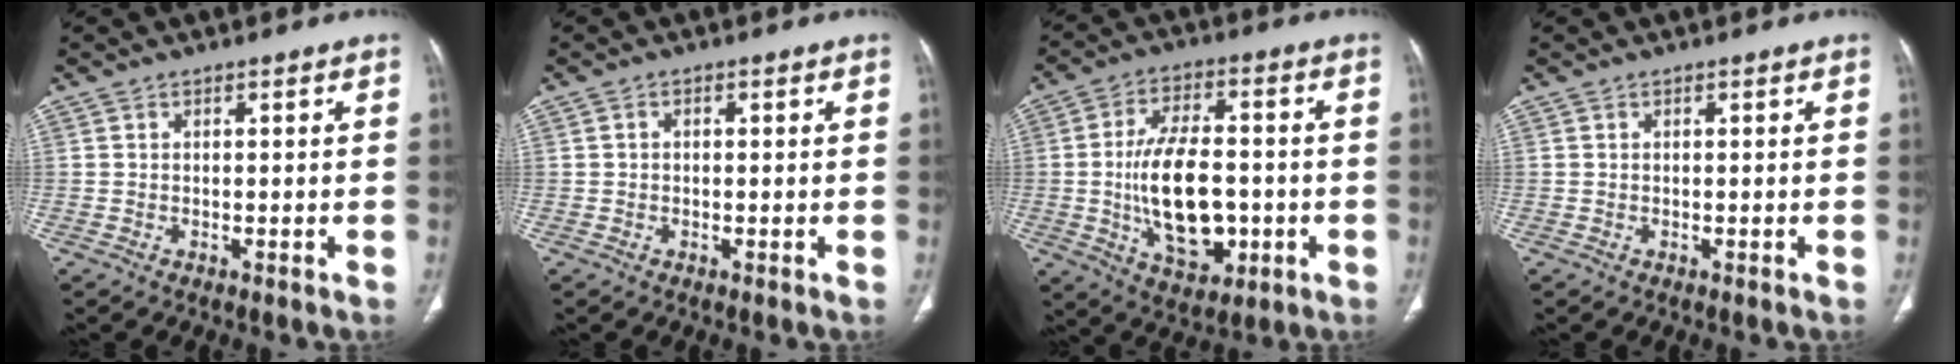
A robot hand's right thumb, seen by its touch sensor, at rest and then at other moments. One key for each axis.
{"total": 0.8, "fx": 0.1, "fy": 0.6, "fz": 0.5, "tx": -0.005, "ty": 0.004, "tz": -0.001}
{"total": 16.3, "fx": -2.1, "fy": 8.9, "fz": 13.4, "tx": -0.217, "ty": 0.007, "tz": -0.025}
{"total": 0.0}